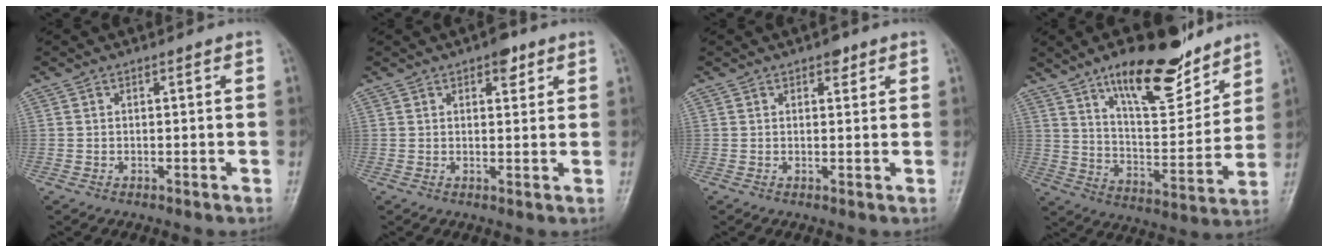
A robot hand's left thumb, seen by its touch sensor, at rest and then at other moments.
{"total": 3.7, "force": [2.2, 1.8, 2.4], "torque": [-0.017, -0.007, 0.026]}
{"total": 2.2, "force": [1.4, 1.2, 1.2], "torque": [-0.006, -0.005, 0.017]}
{"total": 19.0, "force": [13.1, 6.7, 12.0], "torque": [-0.141, -0.081, 0.217]}